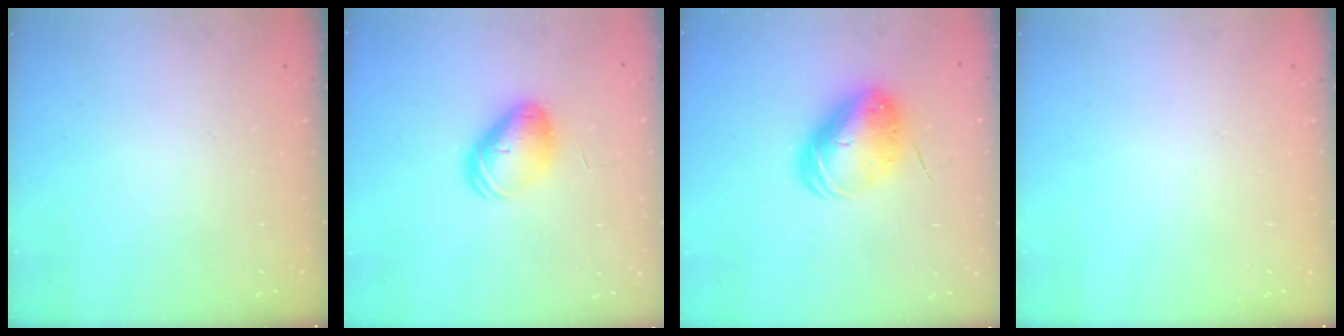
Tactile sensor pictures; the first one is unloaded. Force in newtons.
{"total": 9.2, "press": 9.1, "slide": 1.5}
{"total": 10.9, "press": 10.7, "slide": 2.0}
{"total": 0.0}